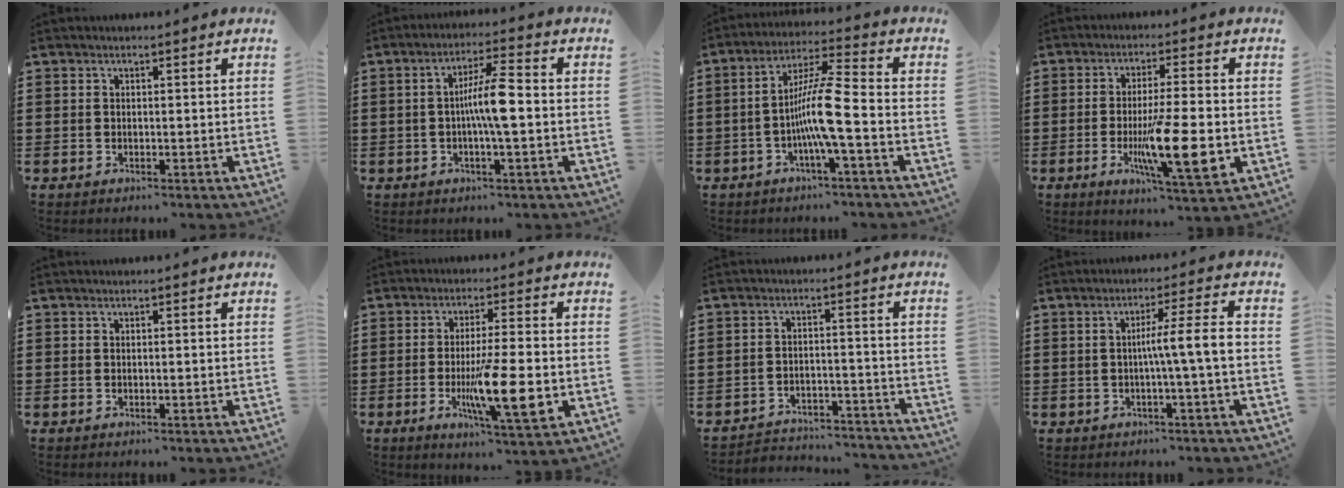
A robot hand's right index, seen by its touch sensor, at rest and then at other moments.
{"total": 7.0, "force": [-0.6, 0.9, 6.9], "torque": [-0.130, 0.002, -0.019]}
{"total": 9.2, "force": [-2.6, 0.6, 8.8], "torque": [-0.181, -0.005, -0.057]}
{"total": 12.9, "force": [-2.9, 2.7, 12.3], "torque": [-0.216, -0.014, -0.049]}
{"total": 0.0}
{"total": 12.1, "force": [-2.7, 2.3, 11.5], "torque": [-0.203, -0.010, -0.043]}
{"total": 4.0, "force": [-3.9, 0.6, 0.4], "torque": [-0.011, 0.006, -0.083]}
{"total": 6.0, "force": [-0.6, -0.2, 6.0], "torque": [-0.109, -0.001, -0.018]}